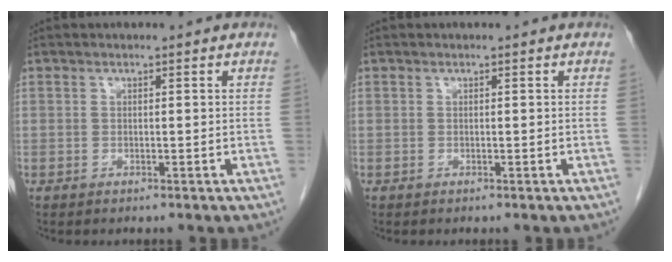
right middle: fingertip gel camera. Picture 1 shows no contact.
{"total": 0.0}